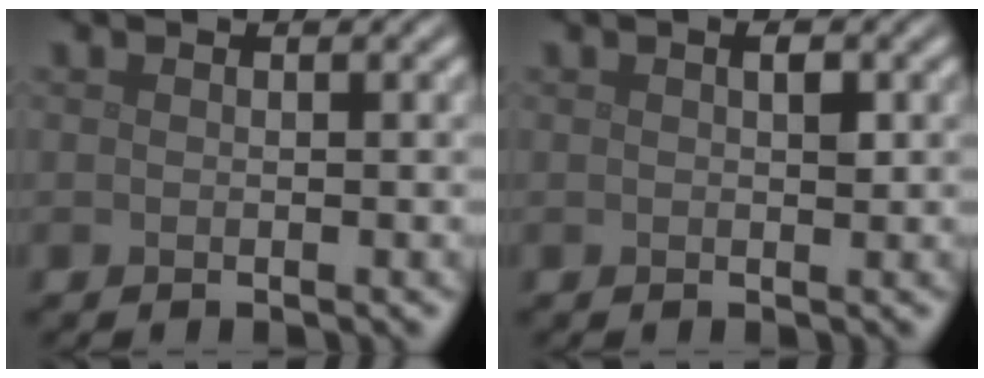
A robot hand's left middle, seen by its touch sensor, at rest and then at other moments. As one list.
[{"total": 0.9, "force": [0.3, 0.3, 0.8], "torque": [-0.012, 0.001, 0.005]}]